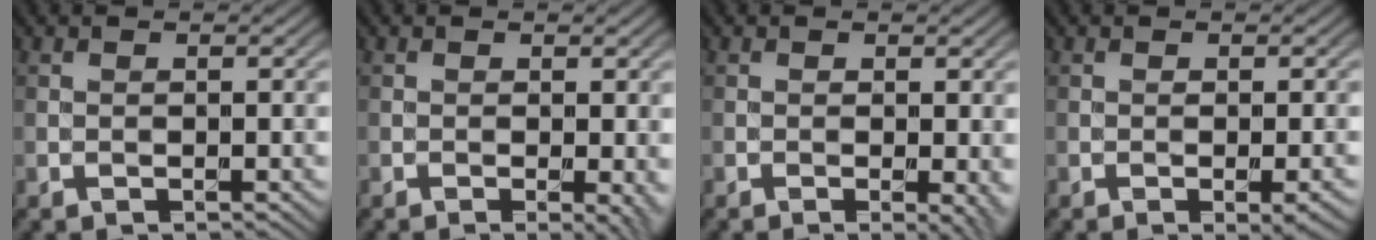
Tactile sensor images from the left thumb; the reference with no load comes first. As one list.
[{"total": 2.5, "force": [-0.4, 0.5, 2.4], "torque": [-0.033, -0.007, -0.007]}, {"total": 2.6, "force": [-0.4, 0.5, 2.5], "torque": [-0.034, -0.007, -0.006]}, {"total": 2.2, "force": [-0.9, 0.3, 2.0], "torque": [-0.034, -0.001, -0.015]}]